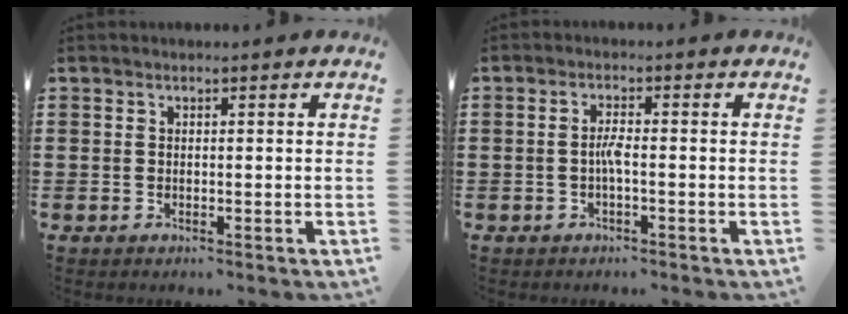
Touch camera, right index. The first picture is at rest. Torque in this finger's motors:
{"motor_torque": [0.52, -0.43, 0.07, 0.08]}